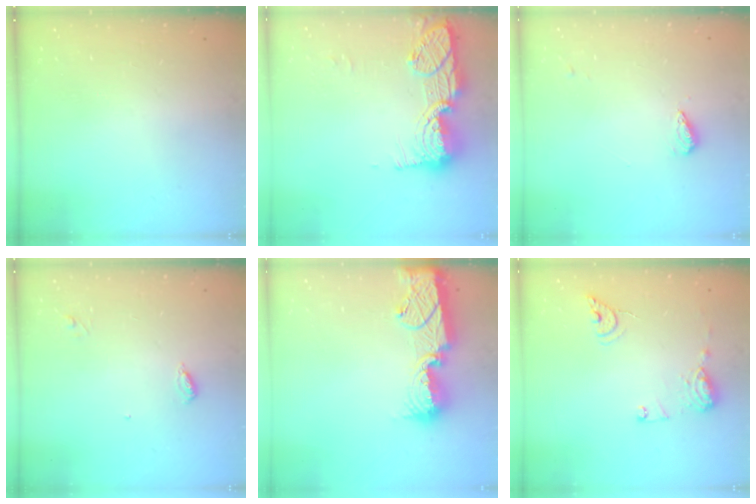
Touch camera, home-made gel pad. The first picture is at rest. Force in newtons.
{"total": 15.1, "press": 15.0, "slide": 1.0}
{"total": 3.9, "press": 3.8, "slide": 0.4}
{"total": 3.6, "press": 3.6, "slide": 0.3}
{"total": 13.4, "press": 13.2, "slide": 2.3}
{"total": 10.4, "press": 10.3, "slide": 0.9}